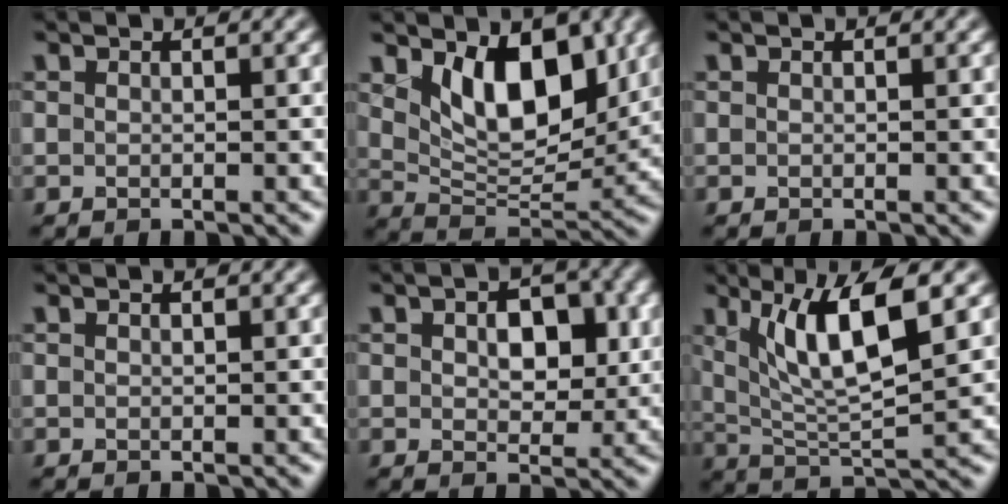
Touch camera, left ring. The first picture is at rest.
{"total": 7.5, "force": [2.9, 4.1, 5.5], "torque": [-0.092, -0.020, 0.050]}
{"total": 0.0}
{"total": 0.0}
{"total": 4.9, "force": [0.8, 3.0, 3.8], "torque": [-0.061, -0.002, 0.012]}
{"total": 8.0, "force": [2.9, 1.9, 7.1], "torque": [-0.127, -0.006, 0.057]}